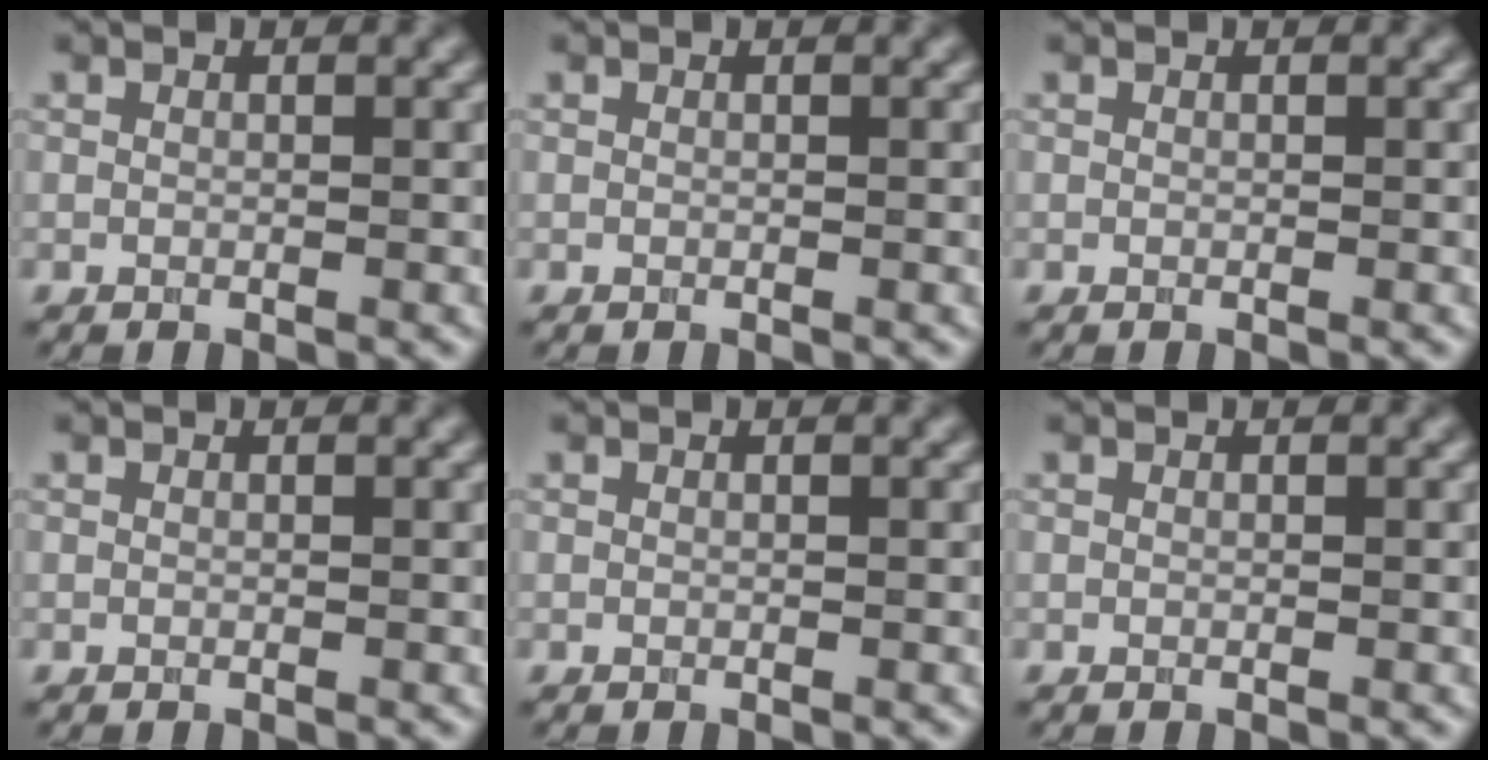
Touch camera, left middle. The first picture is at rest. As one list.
[{"total": 0.0}, {"total": 0.0}, {"total": 0.0}, {"total": 0.0}, {"total": 0.0}]